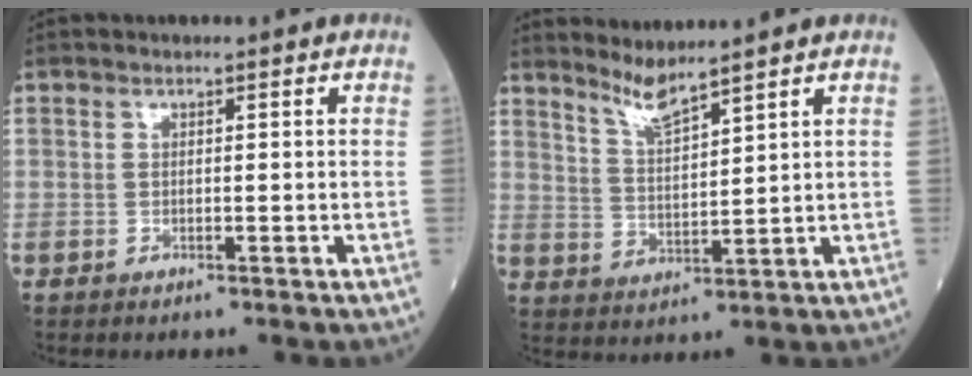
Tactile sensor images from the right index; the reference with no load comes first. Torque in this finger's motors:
{"motor_torque": [-0.16, 0.26, 0.00, 0.01]}